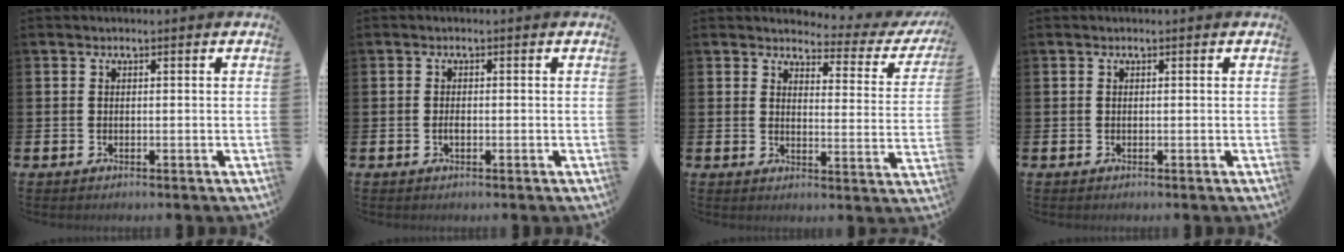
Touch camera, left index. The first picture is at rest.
{"total": 1.0, "force": [-0.3, 0.4, 0.8], "torque": [-0.022, 0.002, -0.005]}
{"total": 2.8, "force": [2.4, 1.2, 0.7], "torque": [-0.017, -0.030, 0.030]}
{"total": 0.0}